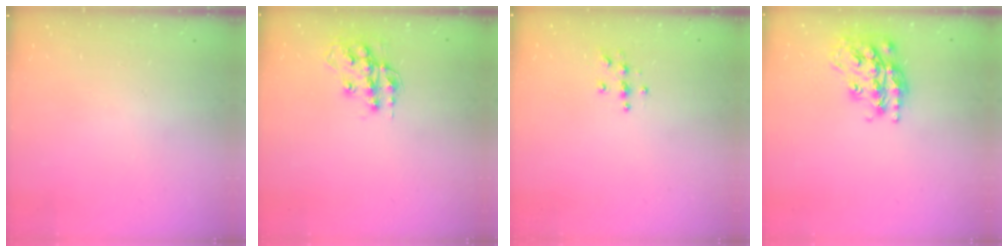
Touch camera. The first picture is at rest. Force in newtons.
{"total": 13.5, "press": 13.5, "slide": 0.8}
{"total": 3.8, "press": 3.8, "slide": 0.5}
{"total": 20.0, "press": 19.9, "slide": 1.3}